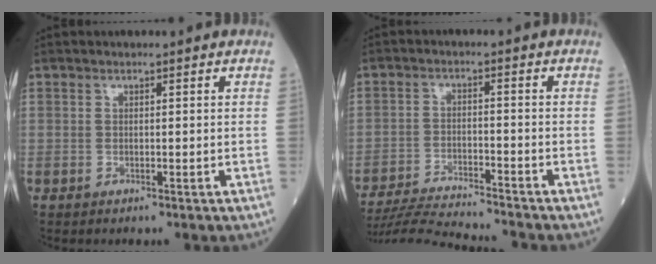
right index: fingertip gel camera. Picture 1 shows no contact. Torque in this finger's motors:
{"motor_torque": [-0.15, -0.11, 0.04, 0.02]}